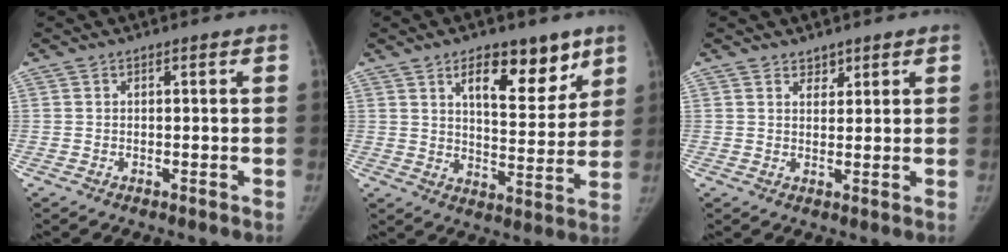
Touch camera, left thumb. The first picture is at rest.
{"total": 13.1, "force": [7.8, 5.8, 8.7], "torque": [-0.085, -0.048, 0.123]}
{"total": 2.2, "force": [1.7, 1.3, 0.3], "torque": [0.013, -0.011, 0.024]}